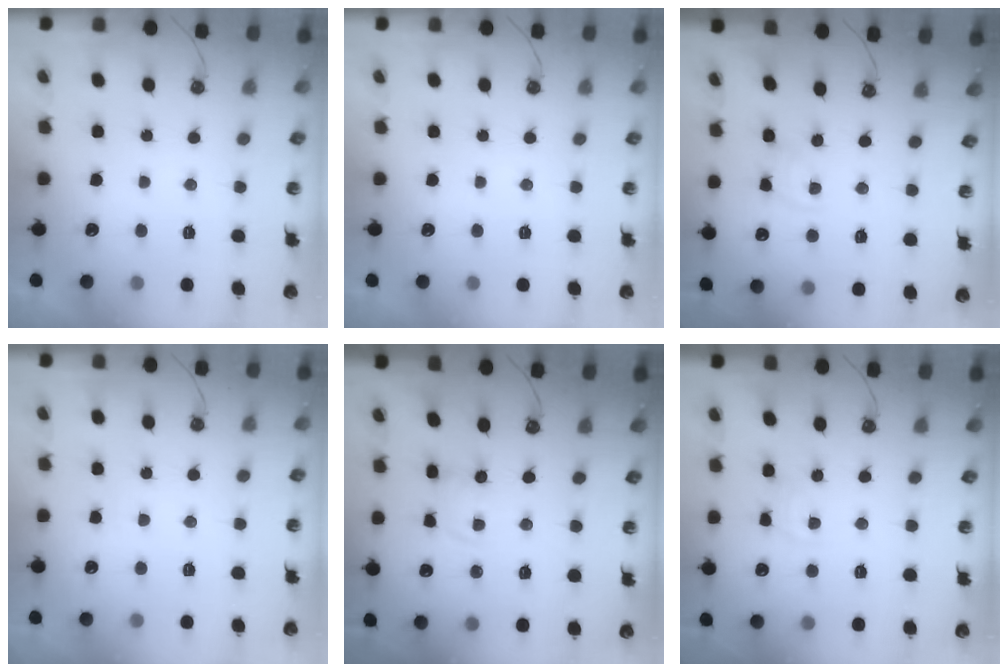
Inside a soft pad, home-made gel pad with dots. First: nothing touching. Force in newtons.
{"total": 0.0}
{"total": 2.8, "press": 2.8, "slide": 0.4}
{"total": 2.8, "press": 2.8, "slide": 0.4}
{"total": 2.7, "press": 2.7, "slide": 0.2}
{"total": 2.7, "press": 2.6, "slide": 0.4}